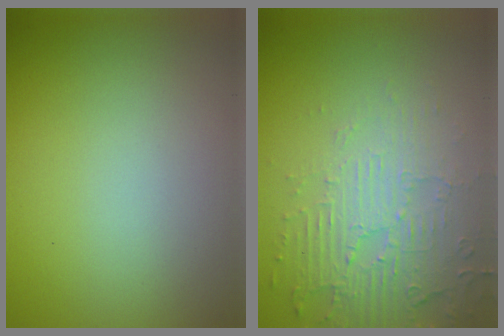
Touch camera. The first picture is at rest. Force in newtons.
{"total": 5.9, "press": 3.8, "slide": 4.5}